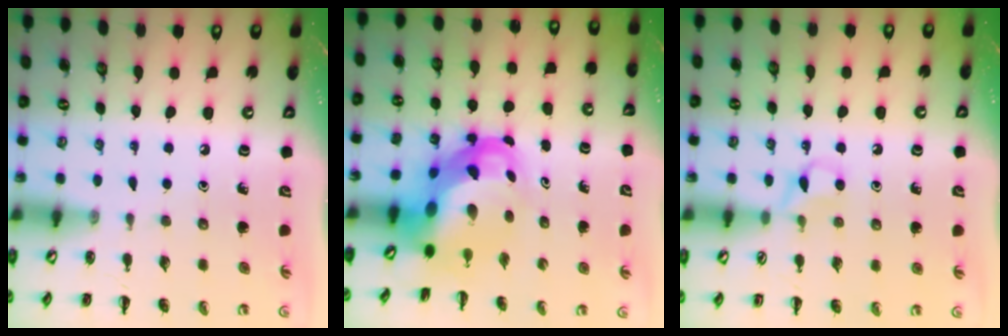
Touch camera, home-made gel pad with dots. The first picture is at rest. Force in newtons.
{"total": 7.7, "press": 7.3, "slide": 2.2}
{"total": 4.3, "press": 4.0, "slide": 1.5}